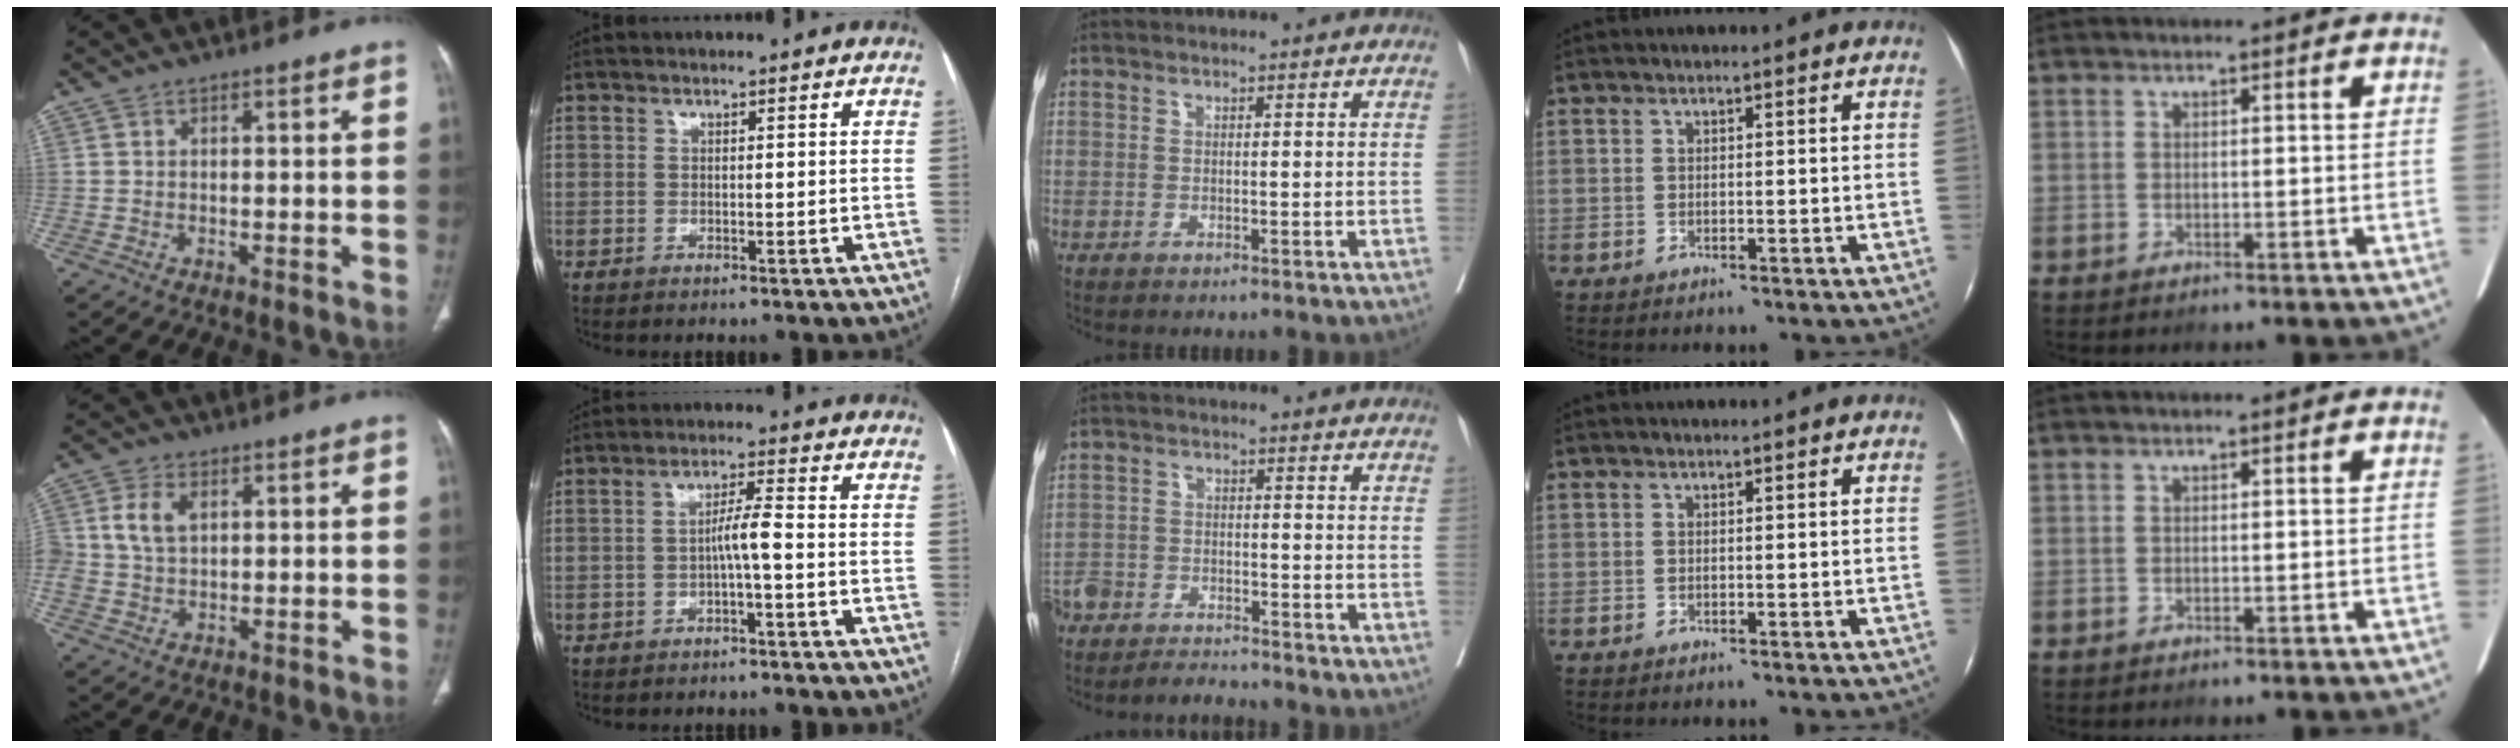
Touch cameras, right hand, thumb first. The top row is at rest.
{"thumb": {"total": 5.6, "force": [1.3, 3.8, 4.0], "torque": [-0.080, 0.004, 0.027]}, "index": {"total": 3.6, "force": [-1.1, -0.1, 3.4], "torque": [-0.059, 0.008, -0.019]}, "middle": {"total": 7.8, "force": [-7.6, 1.2, 1.3], "torque": [-0.013, 0.004, -0.127]}}